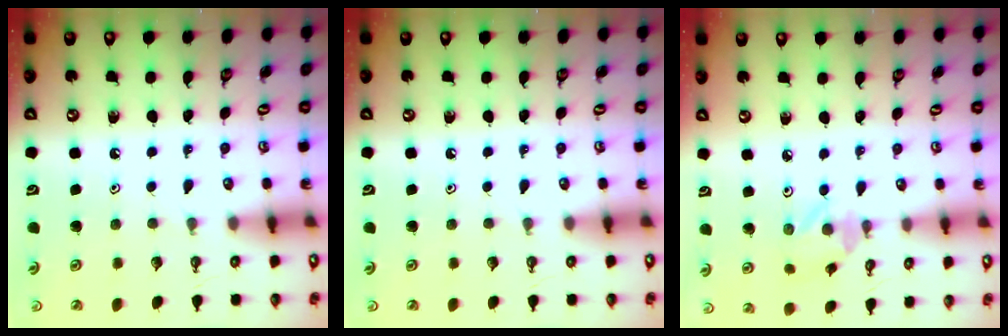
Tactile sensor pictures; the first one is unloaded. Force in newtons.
{"total": 0.0}
{"total": 1.8, "press": 1.8, "slide": 0.2}